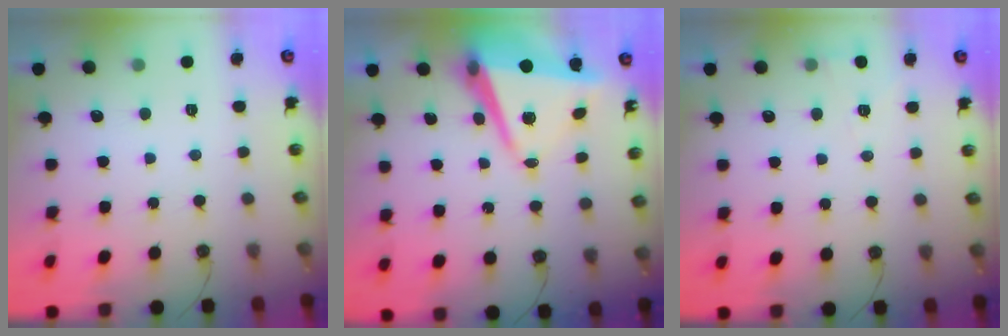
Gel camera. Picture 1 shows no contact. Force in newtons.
{"total": 10.4, "press": 10.3, "slide": 1.3}
{"total": 2.5, "press": 2.4, "slide": 0.7}